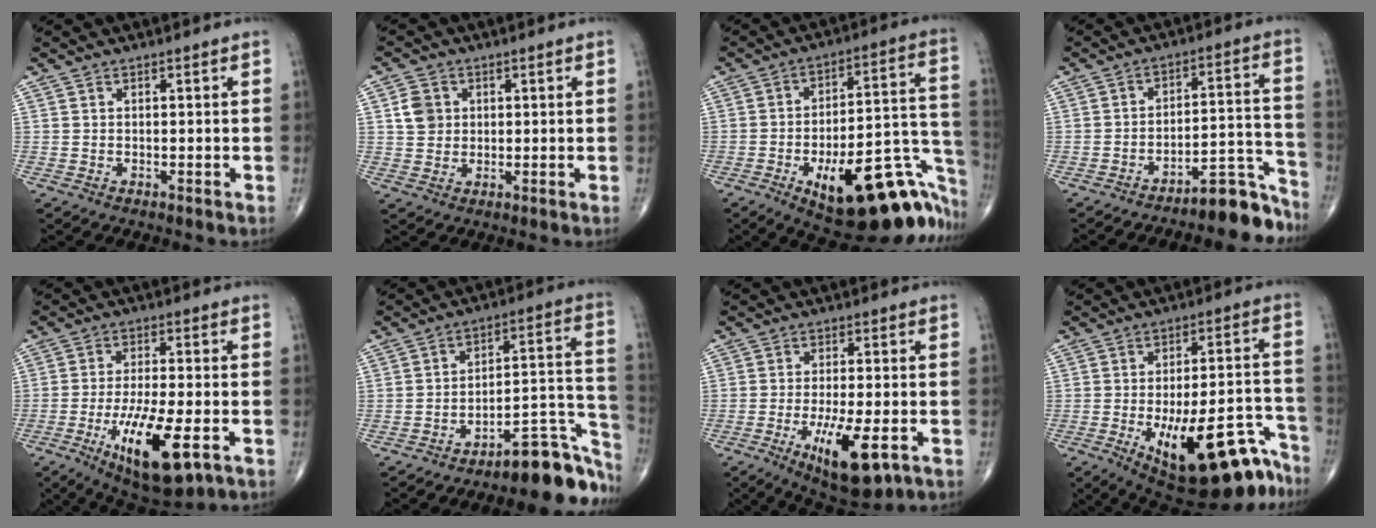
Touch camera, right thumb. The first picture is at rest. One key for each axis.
{"total": 4.6, "fx": 1.2, "fy": 4.0, "fz": 2.0, "tx": -0.019, "ty": -0.001, "tz": 0.019}
{"total": 28.9, "fx": -13.8, "fy": 11.2, "fz": 22.8, "tx": -0.201, "ty": 0.093, "tz": -0.184}
{"total": 9.4, "fx": -8.5, "fy": 2.0, "fz": 3.4, "tx": 0.000, "ty": 0.121, "tz": -0.129}
{"total": 15.1, "fx": -5.7, "fy": 4.8, "fz": 13.1, "tx": -0.230, "ty": -0.001, "tz": -0.082}
{"total": 15.6, "fx": -11.6, "fy": 4.5, "fz": 9.4, "tx": -0.063, "ty": 0.135, "tz": -0.169}
{"total": 12.2, "fx": -4.7, "fy": 4.1, "fz": 10.5, "tx": -0.171, "ty": -0.007, "tz": -0.064}
{"total": 22.6, "fx": -13.2, "fy": 8.1, "fz": 16.5, "tx": -0.162, "ty": 0.083, "tz": -0.180}